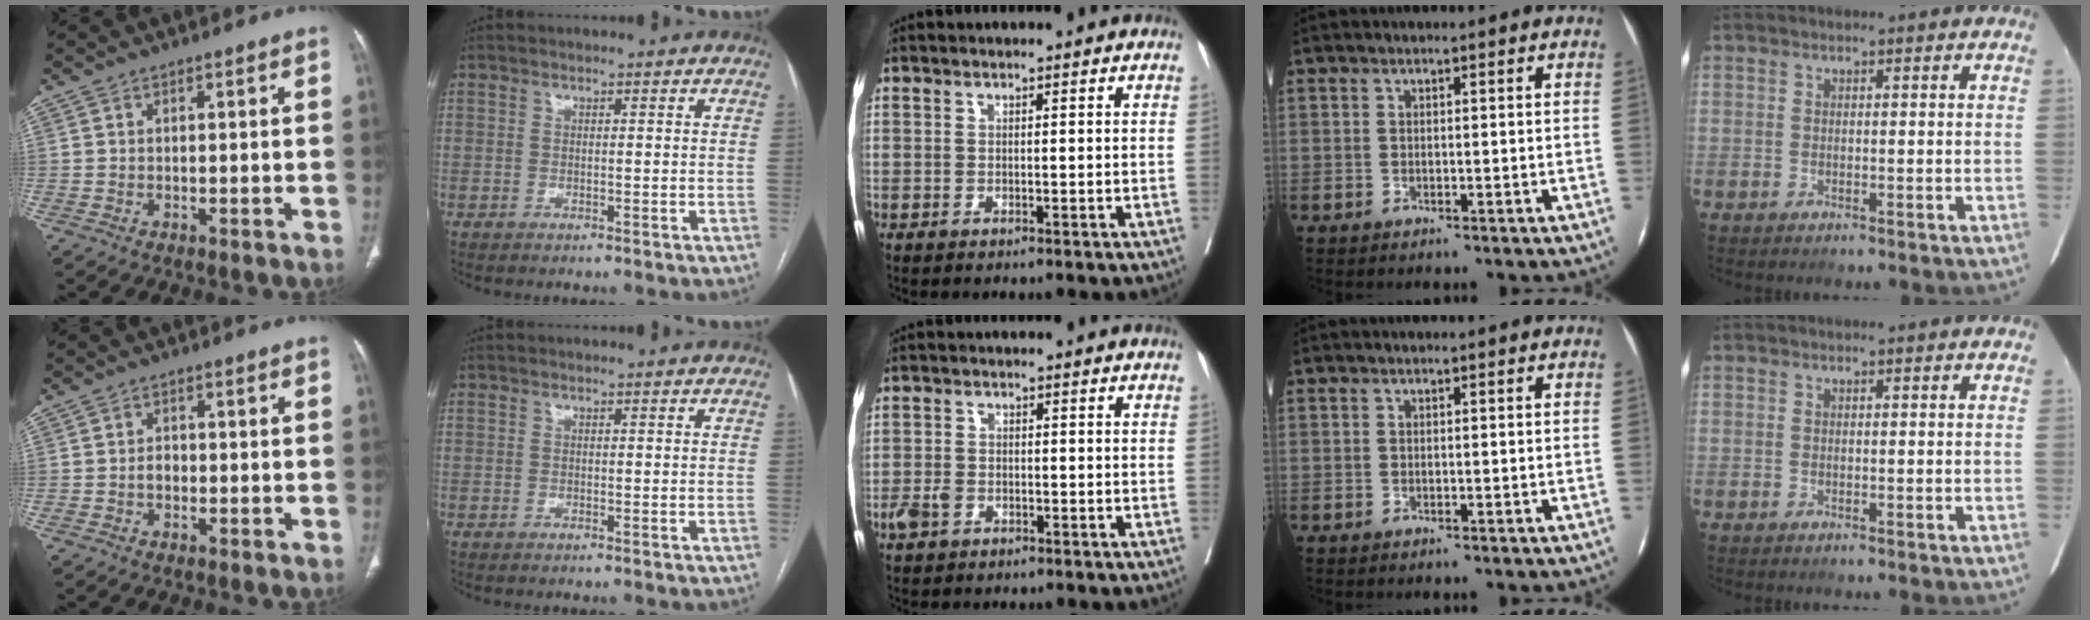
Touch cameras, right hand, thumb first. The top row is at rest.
{"thumb": {"total": 1.9, "force": [-0.5, 1.5, 1.1], "torque": [-0.012, 0.007, -0.011]}, "middle": {"total": 2.6, "force": [-1.3, 1.7, 1.5], "torque": [-0.030, 0.002, -0.021]}}